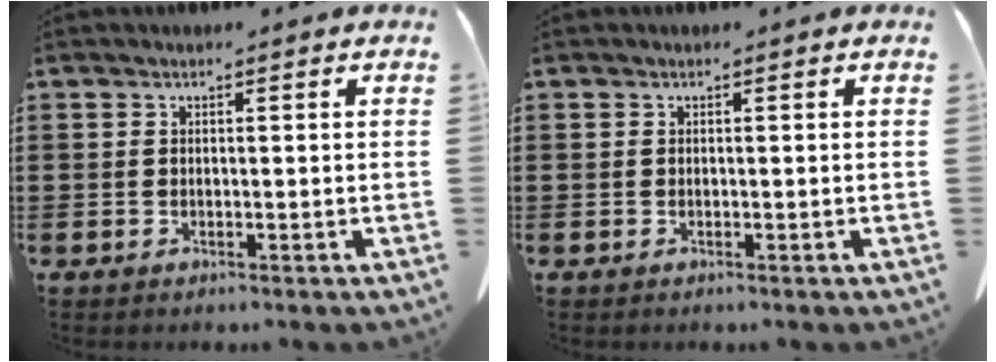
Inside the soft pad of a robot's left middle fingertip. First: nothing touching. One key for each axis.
{"total": 0.0}